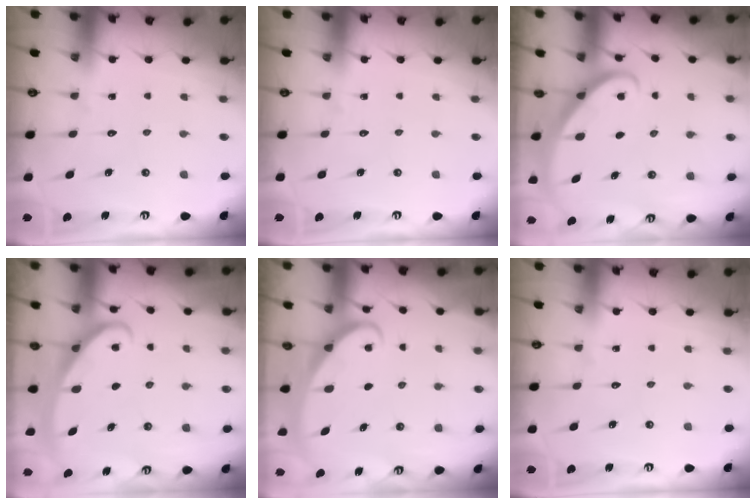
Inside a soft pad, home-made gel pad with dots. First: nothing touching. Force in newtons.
{"total": 0.0}
{"total": 2.6, "press": 2.6, "slide": 0.2}
{"total": 2.8, "press": 2.8, "slide": 0.4}
{"total": 2.2, "press": 2.2, "slide": 0.4}
{"total": 0.0}